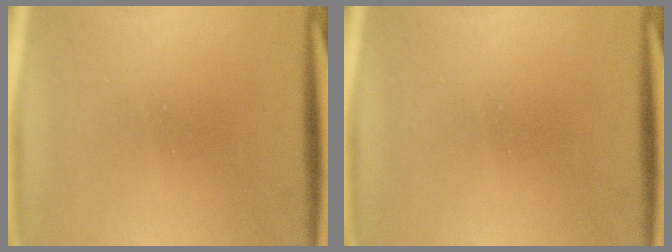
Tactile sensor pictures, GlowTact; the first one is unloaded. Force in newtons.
{"total": 0.0}